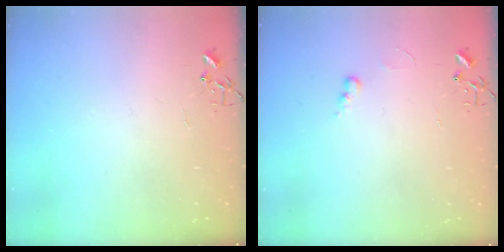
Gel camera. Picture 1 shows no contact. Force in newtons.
{"total": 3.5, "press": 3.4, "slide": 0.5}